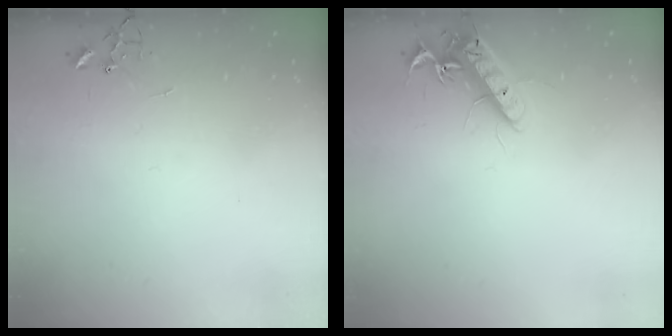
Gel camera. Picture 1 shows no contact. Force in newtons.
{"total": 14.2, "press": 14.2, "slide": 1.4}